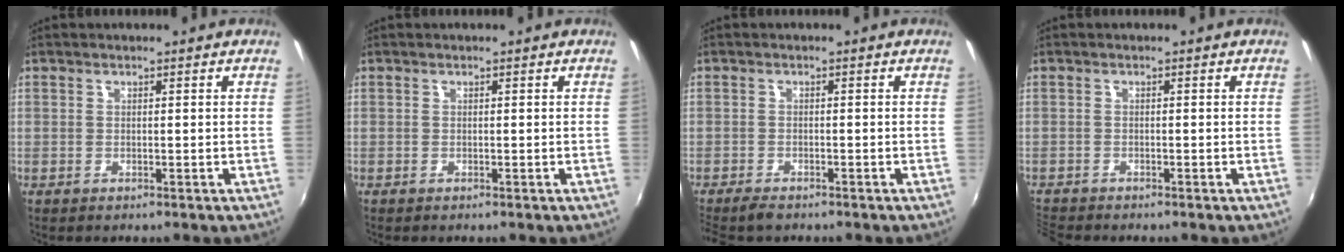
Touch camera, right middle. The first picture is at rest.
{"total": 0.0}
{"total": 4.0, "force": [-3.4, 1.0, 1.7], "torque": [-0.048, -0.018, -0.064]}
{"total": 3.2, "force": [-3.1, 0.5, 0.5], "torque": [-0.026, -0.016, -0.063]}